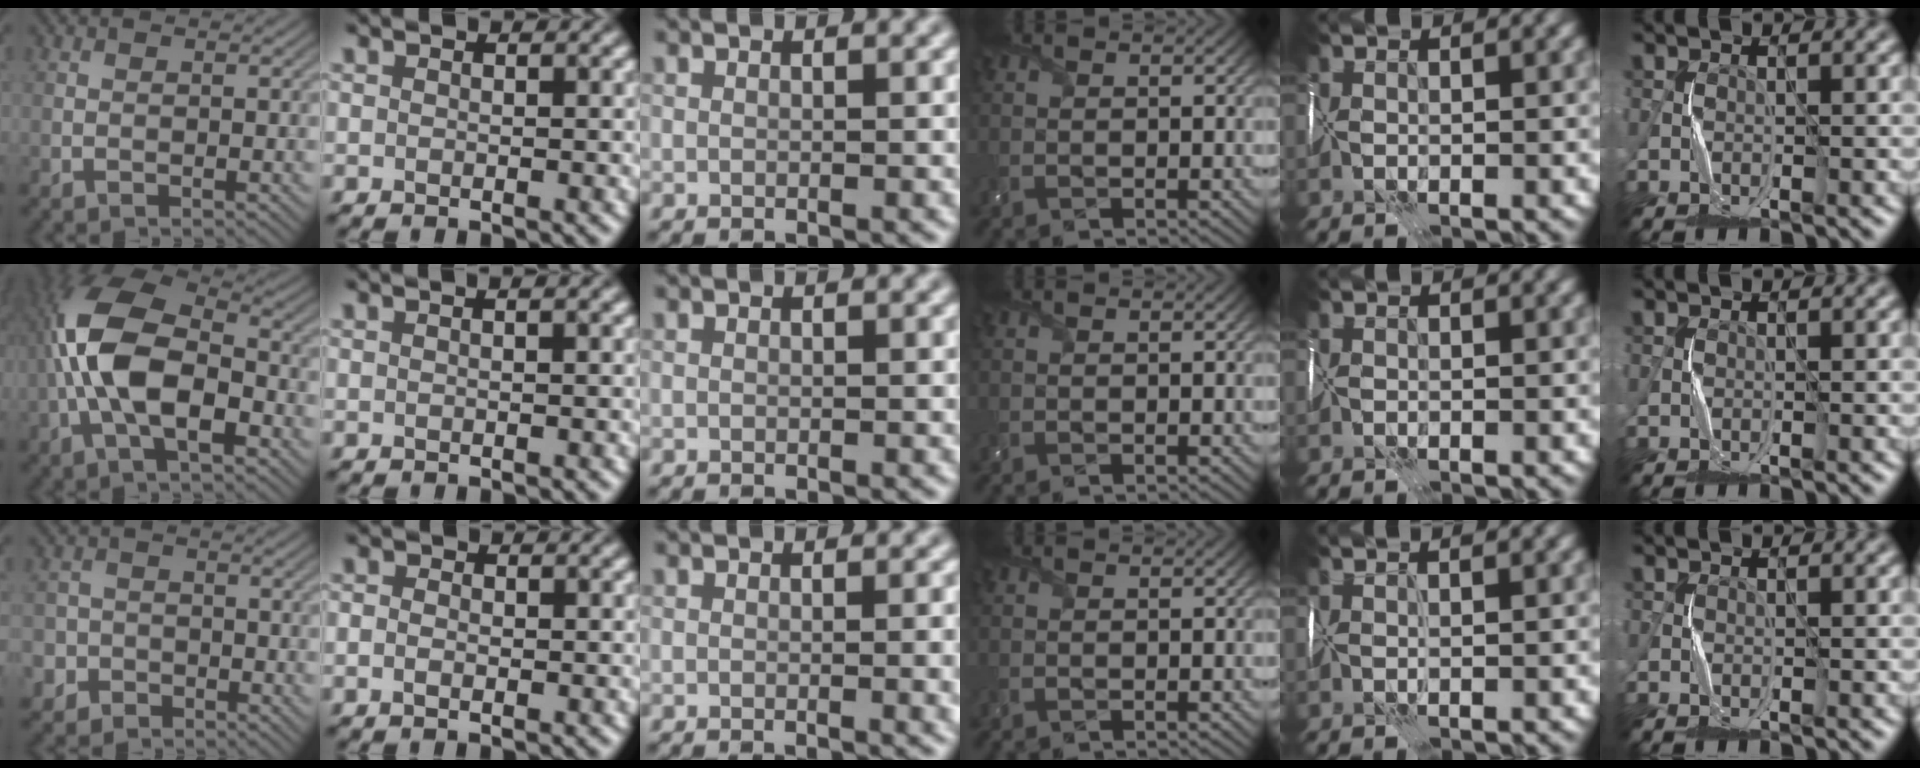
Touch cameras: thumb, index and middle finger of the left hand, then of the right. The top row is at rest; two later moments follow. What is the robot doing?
{"motion": "wrap", "object": "scarf"}